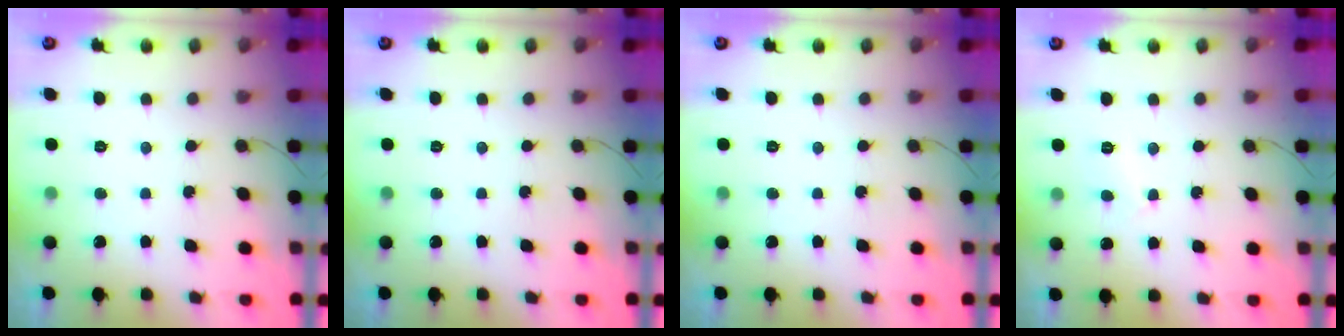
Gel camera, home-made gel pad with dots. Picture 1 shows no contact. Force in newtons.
{"total": 0.0}
{"total": 0.0}
{"total": 3.9, "press": 3.9, "slide": 0.4}